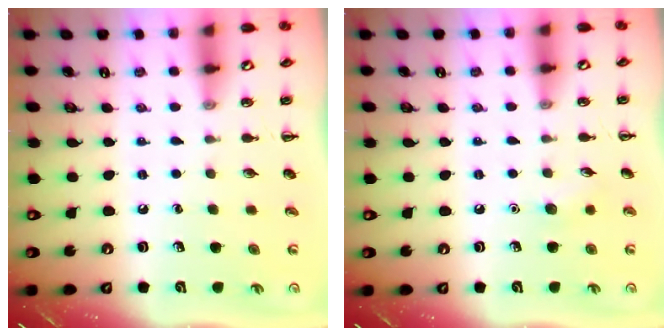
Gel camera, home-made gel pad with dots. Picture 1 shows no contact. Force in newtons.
{"total": 4.9, "press": 4.6, "slide": 1.4}